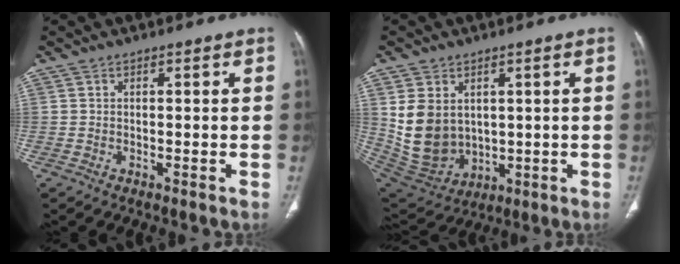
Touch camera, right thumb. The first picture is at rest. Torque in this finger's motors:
{"motor_torque": [-0.66, 1.13, 0.92, 0.85, 0.37]}